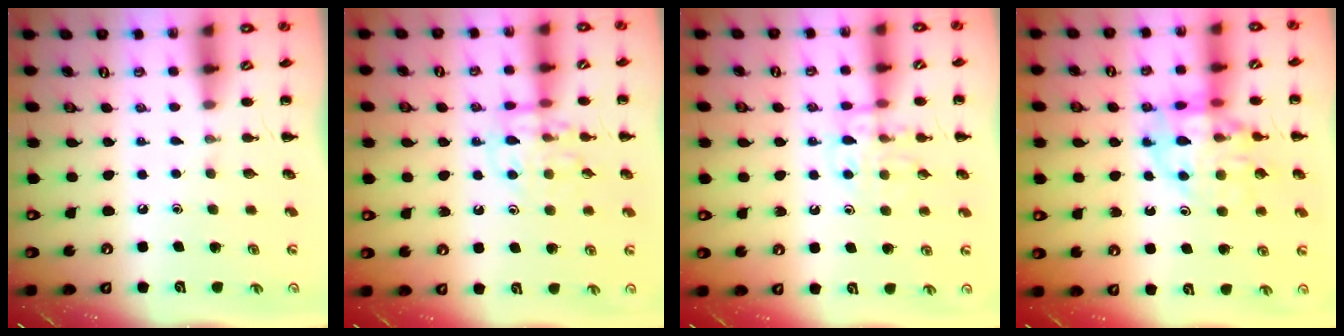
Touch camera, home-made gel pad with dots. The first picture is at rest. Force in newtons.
{"total": 12.2, "press": 12.1, "slide": 0.9}
{"total": 11.0, "press": 11.0, "slide": 1.1}
{"total": 13.8, "press": 13.6, "slide": 2.2}